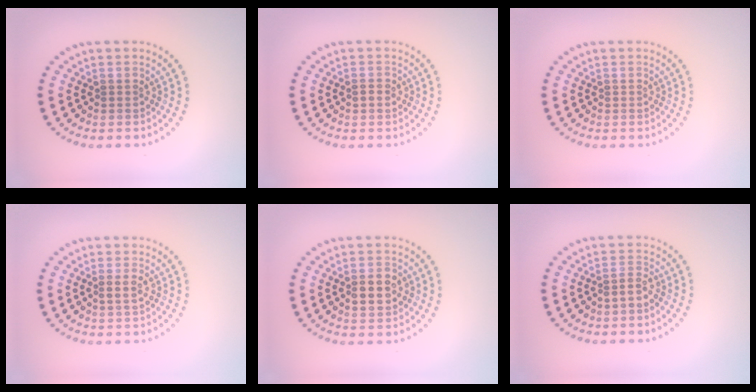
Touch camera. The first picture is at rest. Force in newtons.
{"total": 1.0, "press": 0.9, "slide": 0.2}
{"total": 0.0}
{"total": 1.2, "press": 1.0, "slide": 0.6}
{"total": 2.9, "press": 2.9, "slide": 0.1}
{"total": 1.4, "press": 1.1, "slide": 0.8}